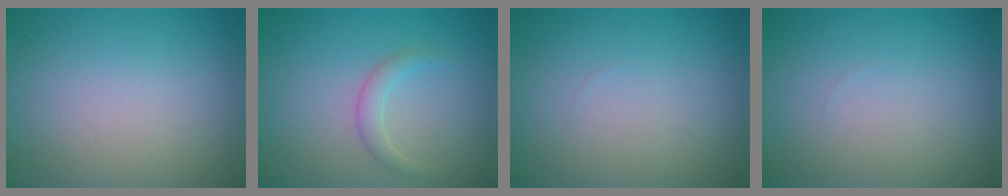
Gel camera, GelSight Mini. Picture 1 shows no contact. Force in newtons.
{"total": 1.5, "press": 1.5, "slide": 0.1}
{"total": 0.0}
{"total": 0.0}